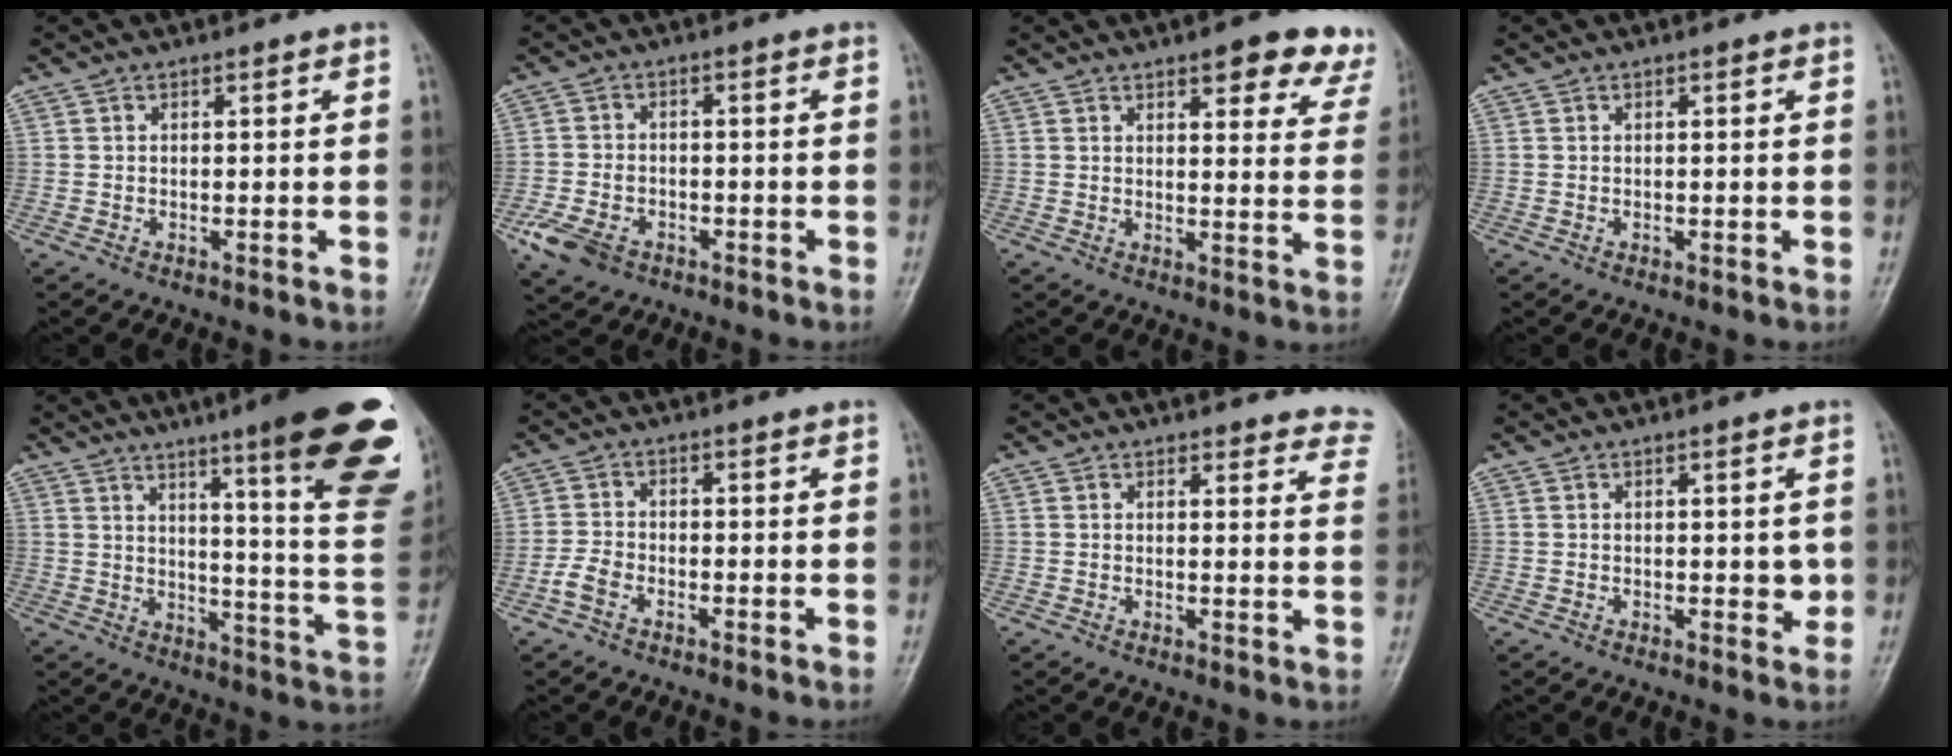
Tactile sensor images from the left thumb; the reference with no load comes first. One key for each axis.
{"total": 6.8, "fx": -3.7, "fy": 4.6, "fz": 3.4, "tx": -0.074, "ty": 0.012, "tz": -0.065}
{"total": 12.0, "fx": 8.4, "fy": 4.3, "fz": 7.4, "tx": -0.042, "ty": -0.035, "tz": 0.083}
{"total": 0.0}
{"total": 25.4, "fx": 14.6, "fy": 3.4, "fz": 20.5, "tx": -0.221, "ty": -0.069, "tz": 0.191}
{"total": 3.2, "fx": -2.0, "fy": 1.8, "fz": 1.8, "tx": -0.043, "ty": 0.009, "tz": -0.044}
{"total": 9.4, "fx": 8.8, "fy": 2.9, "fz": 1.6, "tx": 0.040, "ty": -0.038, "tz": 0.068}
{"total": 2.8, "fx": 0.0, "fy": 1.5, "fz": 2.4, "tx": -0.013, "ty": -0.002, "tz": 0.000}